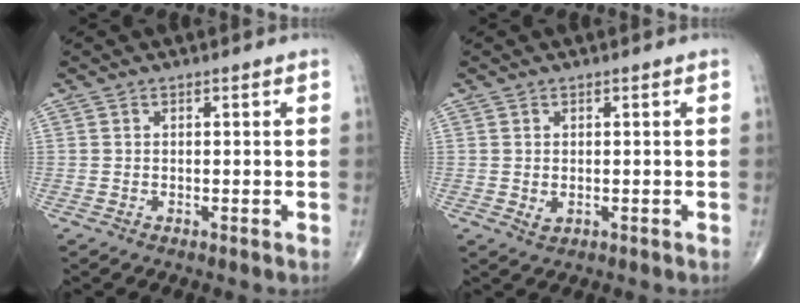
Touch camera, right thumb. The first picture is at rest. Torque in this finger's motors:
{"motor_torque": [-0.46, -0.17, -0.03, -0.02, 0.05]}